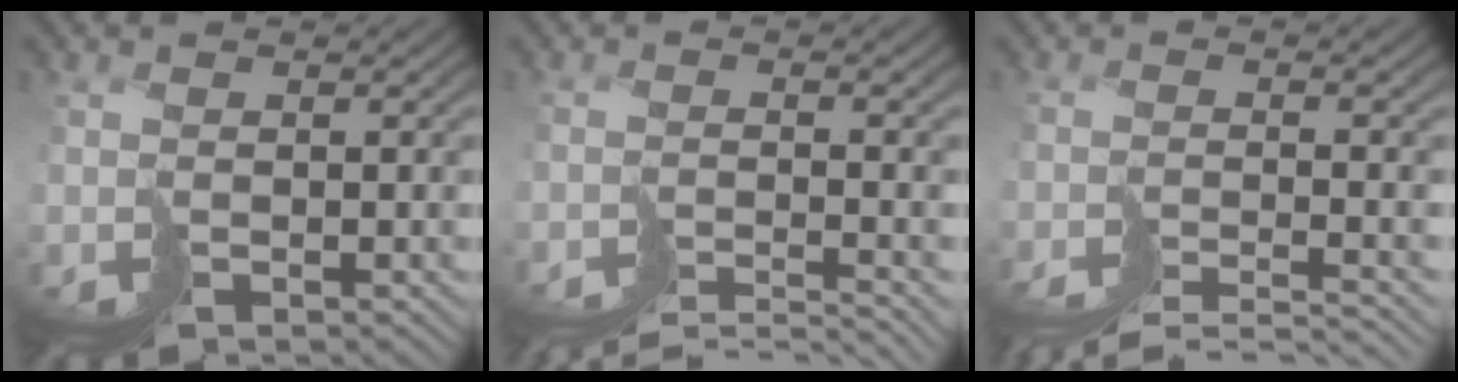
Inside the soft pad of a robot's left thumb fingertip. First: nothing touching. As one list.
[{"total": 5.4, "force": [-5.3, -0.7, 1.2], "torque": [-0.007, -0.001, -0.081]}, {"total": 6.2, "force": [-5.9, -0.6, 1.9], "torque": [-0.018, 0.001, -0.088]}]